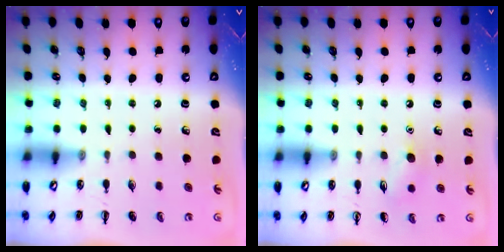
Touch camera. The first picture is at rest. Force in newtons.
{"total": 6.4, "press": 6.3, "slide": 1.4}